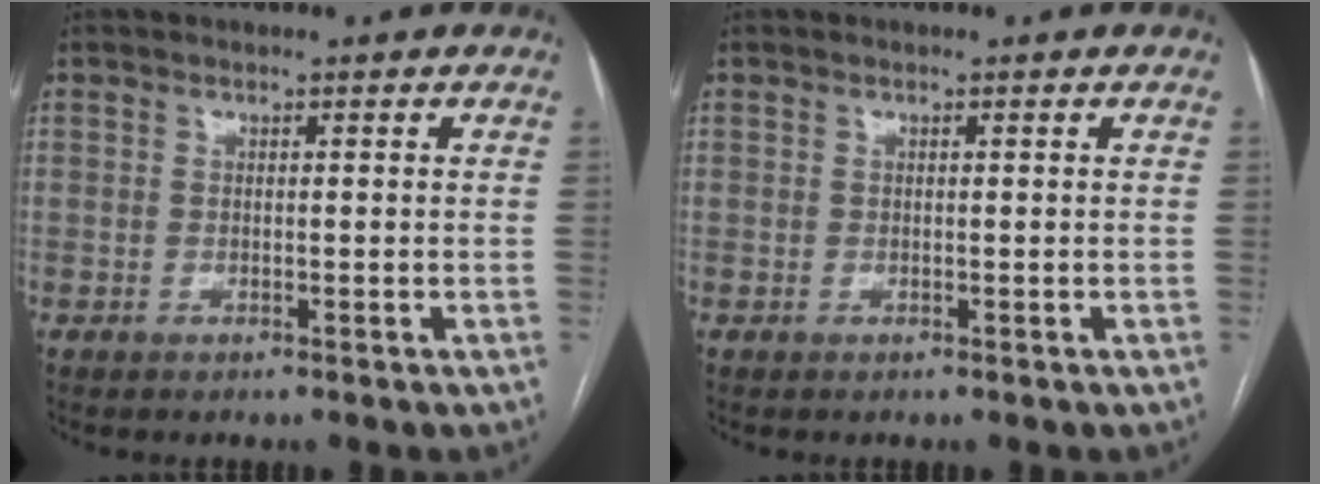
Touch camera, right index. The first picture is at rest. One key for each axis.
{"total": 0.0}